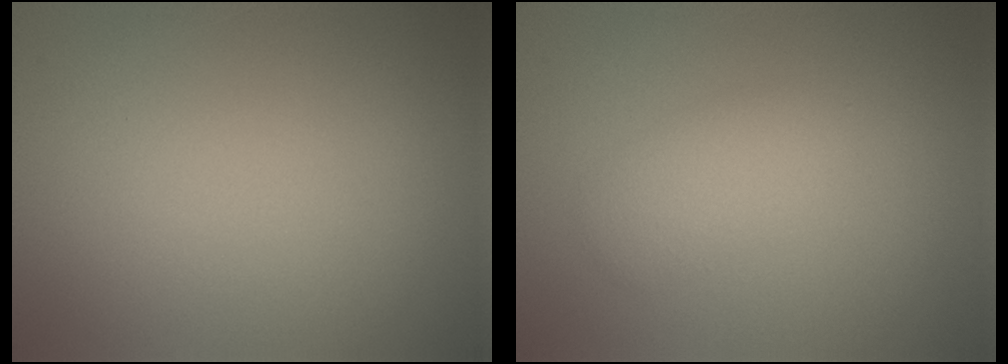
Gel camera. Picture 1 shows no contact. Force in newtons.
{"total": 2.0, "press": 2.0, "slide": 0.0}